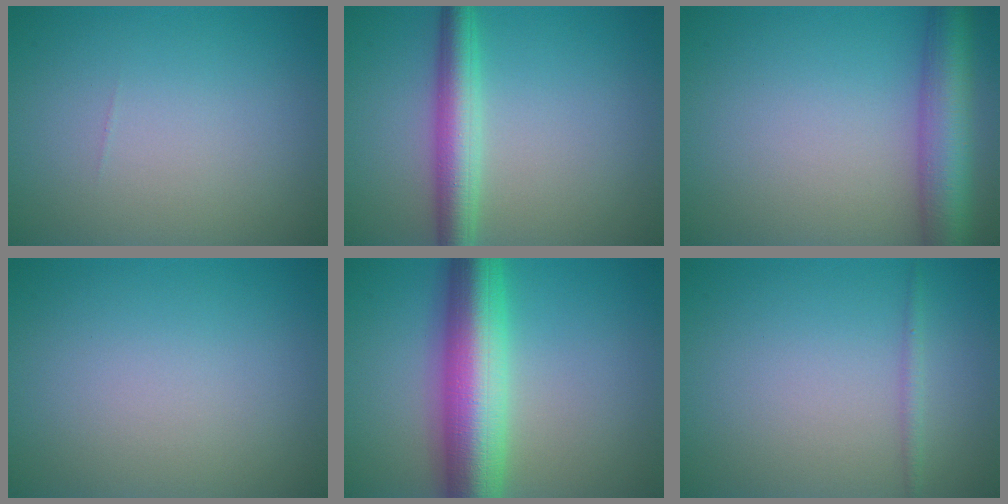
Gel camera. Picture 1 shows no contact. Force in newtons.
{"total": 4.4, "press": 4.4, "slide": 0.1}
{"total": 6.6, "press": 6.6, "slide": 0.3}
{"total": 0.0}
{"total": 10.1, "press": 10.1, "slide": 0.1}
{"total": 0.9, "press": 0.9, "slide": 0.1}